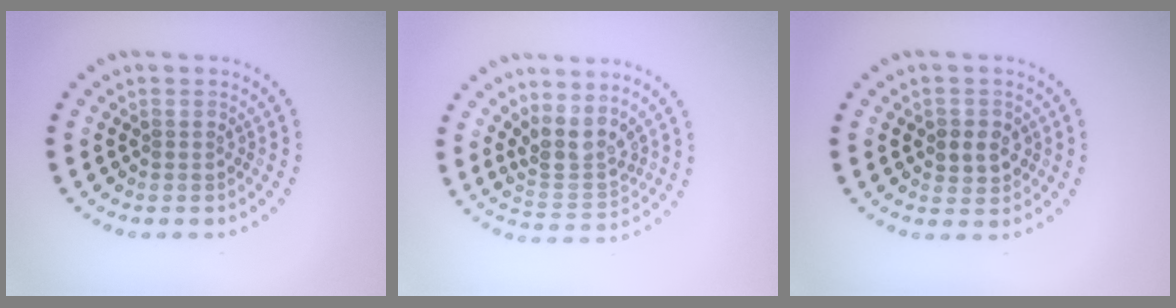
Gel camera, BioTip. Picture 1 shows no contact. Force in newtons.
{"total": 3.2, "press": 2.5, "slide": 2.1}
{"total": 2.6, "press": 2.5, "slide": 0.6}